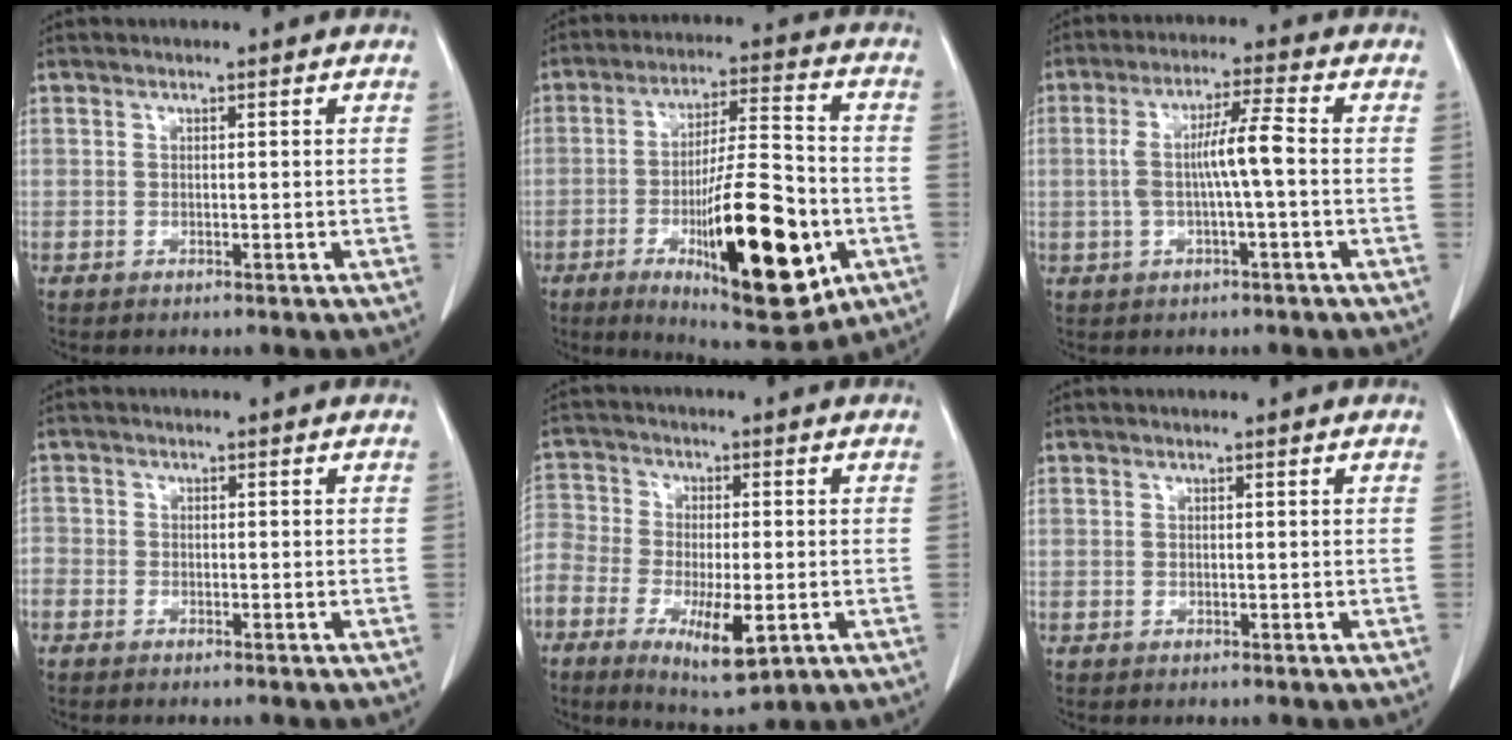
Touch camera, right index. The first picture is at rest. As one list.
[{"total": 20.2, "force": [-6.4, 4.3, 18.7], "torque": [-0.294, -0.015, -0.087]}, {"total": 6.6, "force": [-0.4, 0.1, 6.6], "torque": [-0.130, 0.017, -0.006]}, {"total": 2.2, "force": [-1.5, 1.6, 0.4], "torque": [-0.013, 0.003, -0.033]}, {"total": 14.0, "force": [-5.7, 6.9, 10.8], "torque": [-0.233, -0.008, -0.097]}, {"total": 0.0}]